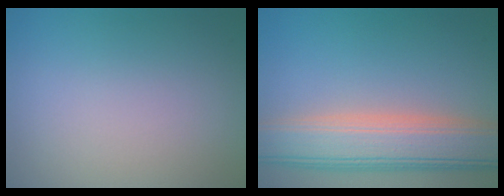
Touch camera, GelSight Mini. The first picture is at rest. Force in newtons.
{"total": 8.6, "press": 8.6, "slide": 0.8}